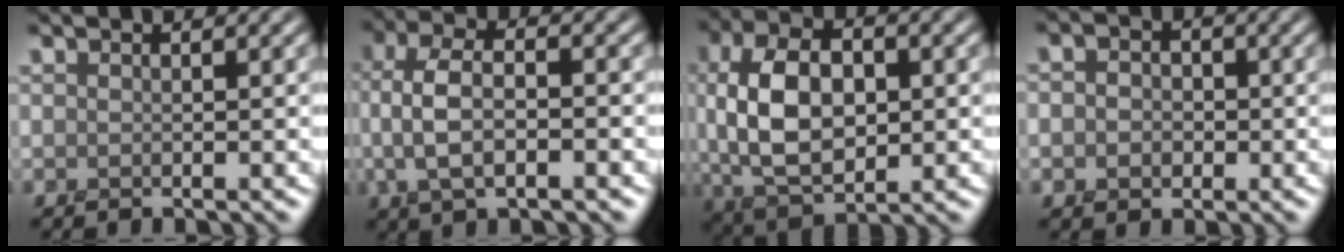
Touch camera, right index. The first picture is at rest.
{"total": 4.6, "force": [-0.5, 2.1, 4.1], "torque": [-0.084, 0.002, -0.014]}
{"total": 8.8, "force": [0.2, 5.2, 7.1], "torque": [-0.147, 0.003, 0.000]}
{"total": 2.8, "force": [-0.6, 2.3, 1.4], "torque": [-0.020, -0.006, -0.018]}